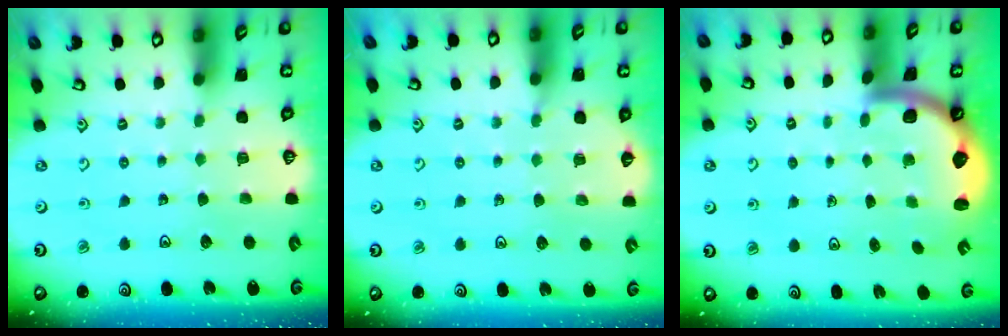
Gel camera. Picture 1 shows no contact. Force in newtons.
{"total": 3.6, "press": 2.9, "slide": 2.3}
{"total": 2.5, "press": 2.5, "slide": 0.4}